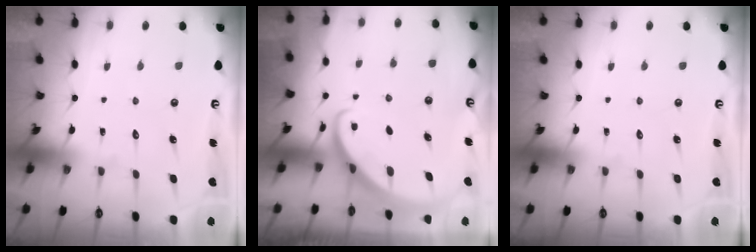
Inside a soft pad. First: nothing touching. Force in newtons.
{"total": 2.7, "press": 2.7, "slide": 0.2}
{"total": 0.0}